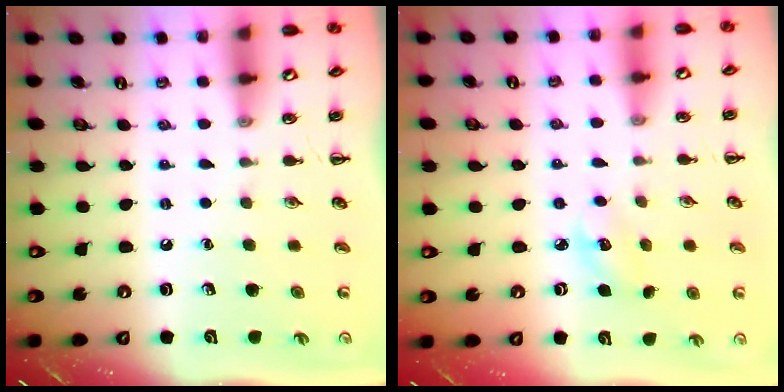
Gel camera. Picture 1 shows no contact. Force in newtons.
{"total": 3.9, "press": 3.8, "slide": 1.0}